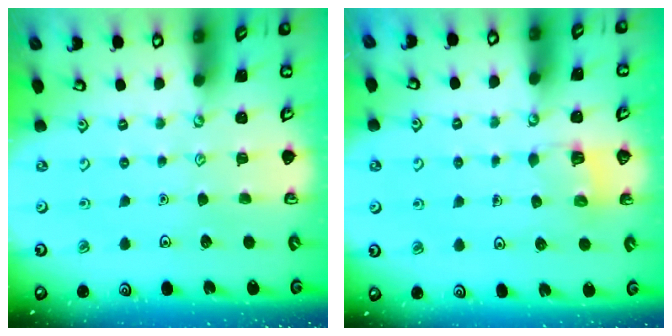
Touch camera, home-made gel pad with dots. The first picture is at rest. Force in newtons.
{"total": 4.6, "press": 4.6, "slide": 0.3}